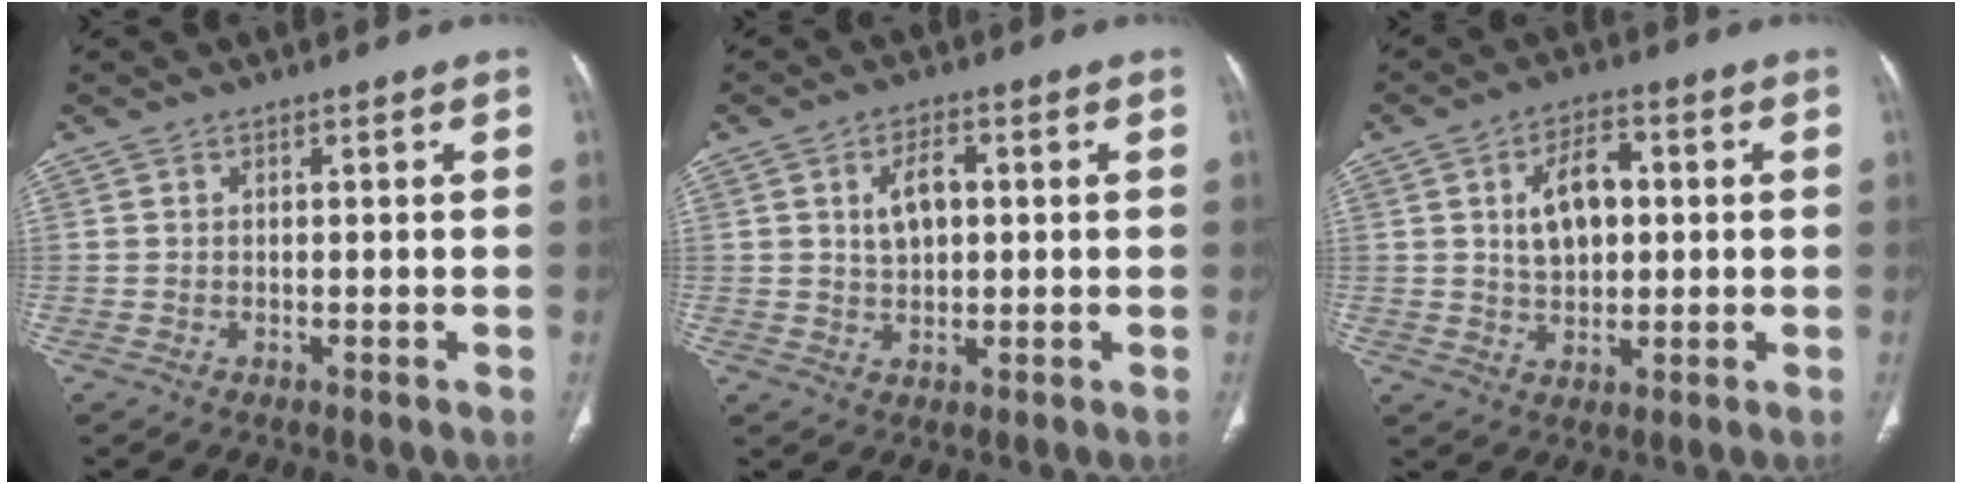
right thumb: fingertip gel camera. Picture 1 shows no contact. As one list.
[{"total": 5.3, "force": [1.1, 3.2, 4.1], "torque": [-0.064, 0.002, 0.019]}, {"total": 8.7, "force": [1.4, 5.5, 6.6], "torque": [-0.093, 0.007, 0.025]}]